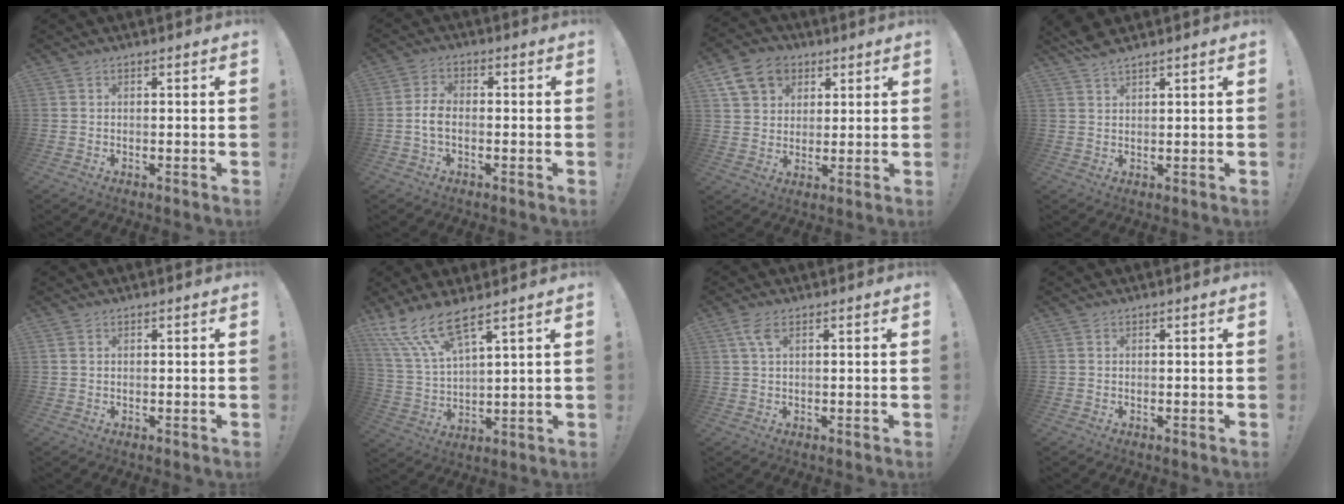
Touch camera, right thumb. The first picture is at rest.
{"total": 5.0, "force": [-1.1, 2.5, 4.2], "torque": [-0.088, 0.003, -0.020]}
{"total": 12.3, "force": [5.5, 9.5, 5.5], "torque": [-0.080, -0.019, 0.111]}
{"total": 3.7, "force": [3.3, 0.3, 1.5], "torque": [-0.035, -0.014, 0.061]}
{"total": 0.9, "force": [0.4, 0.6, 0.5], "torque": [-0.012, 0.003, 0.009]}
{"total": 11.8, "force": [9.1, 2.5, 7.1], "torque": [-0.149, -0.048, 0.166]}
{"total": 3.7, "force": [1.5, 1.2, 3.1], "torque": [-0.064, 0.000, 0.028]}
{"total": 0.0}